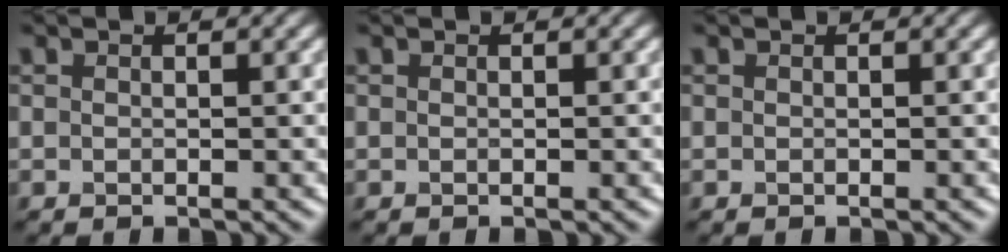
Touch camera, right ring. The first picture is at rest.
{"total": 0.0}
{"total": 0.0}